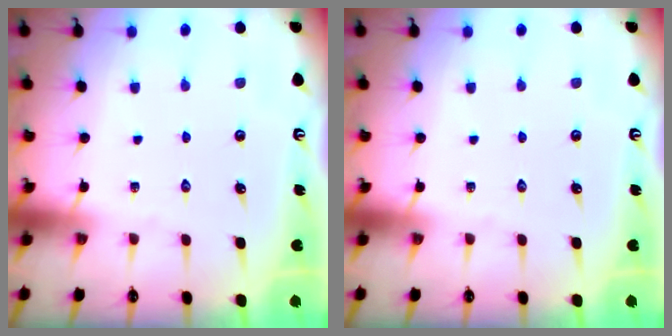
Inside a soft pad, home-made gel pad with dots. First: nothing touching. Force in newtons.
{"total": 0.0}